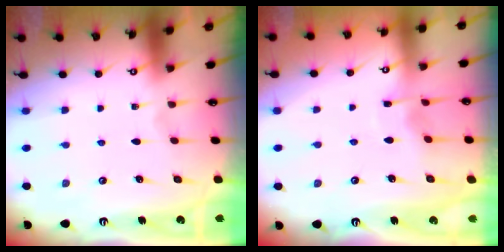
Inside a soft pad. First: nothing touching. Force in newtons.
{"total": 4.1, "press": 4.0, "slide": 0.6}